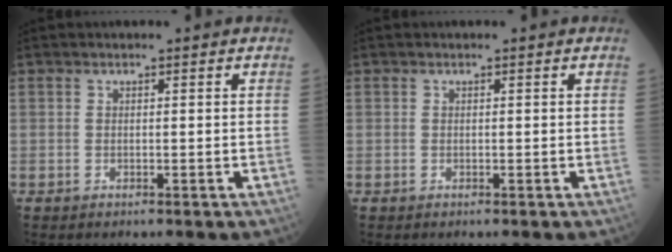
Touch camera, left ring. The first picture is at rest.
{"total": 0.0}